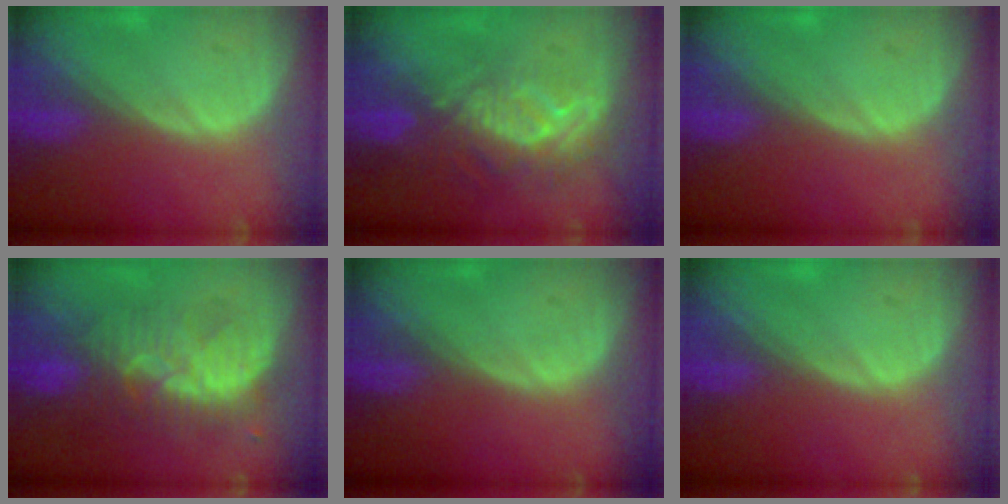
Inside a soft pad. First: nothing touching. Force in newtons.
{"total": 9.5, "press": 8.3, "slide": 4.6}
{"total": 0.0}
{"total": 8.5, "press": 8.4, "slide": 1.3}
{"total": 0.0}
{"total": 0.0}